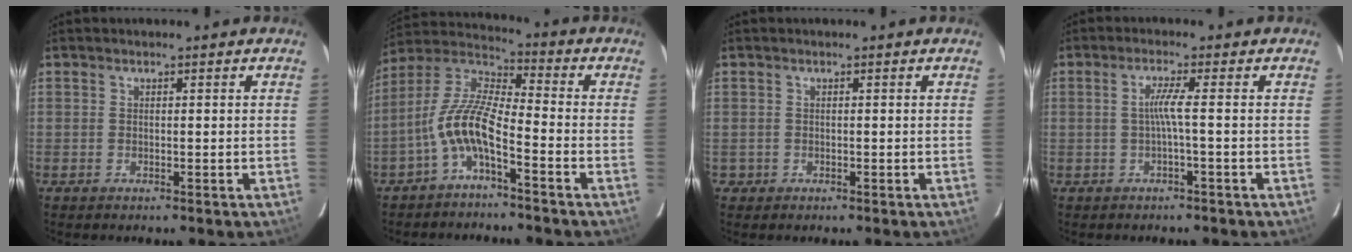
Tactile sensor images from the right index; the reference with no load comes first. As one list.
[{"total": 9.6, "force": [-4.5, 2.4, 8.2], "torque": [-0.181, 0.012, -0.090]}, {"total": 1.2, "force": [-0.3, 1.1, -0.1], "torque": [0.001, 0.003, -0.003]}, {"total": 2.8, "force": [-0.7, -0.9, 2.5], "torque": [-0.052, -0.001, -0.011]}]